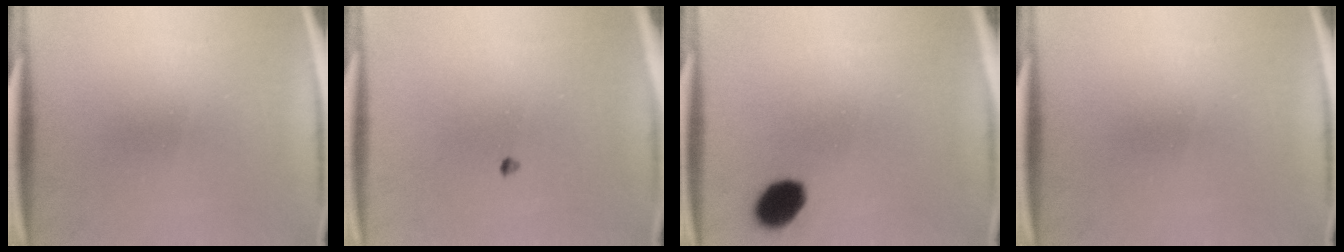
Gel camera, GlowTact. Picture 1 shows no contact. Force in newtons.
{"total": 0.7}
{"total": 7.3}
{"total": 0.0}